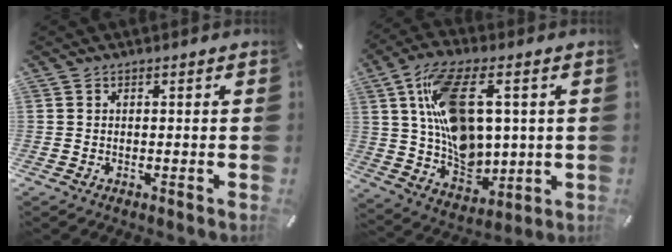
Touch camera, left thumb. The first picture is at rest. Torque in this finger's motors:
{"motor_torque": [1.84, 2.79, 2.16, -0.61, 0.37]}